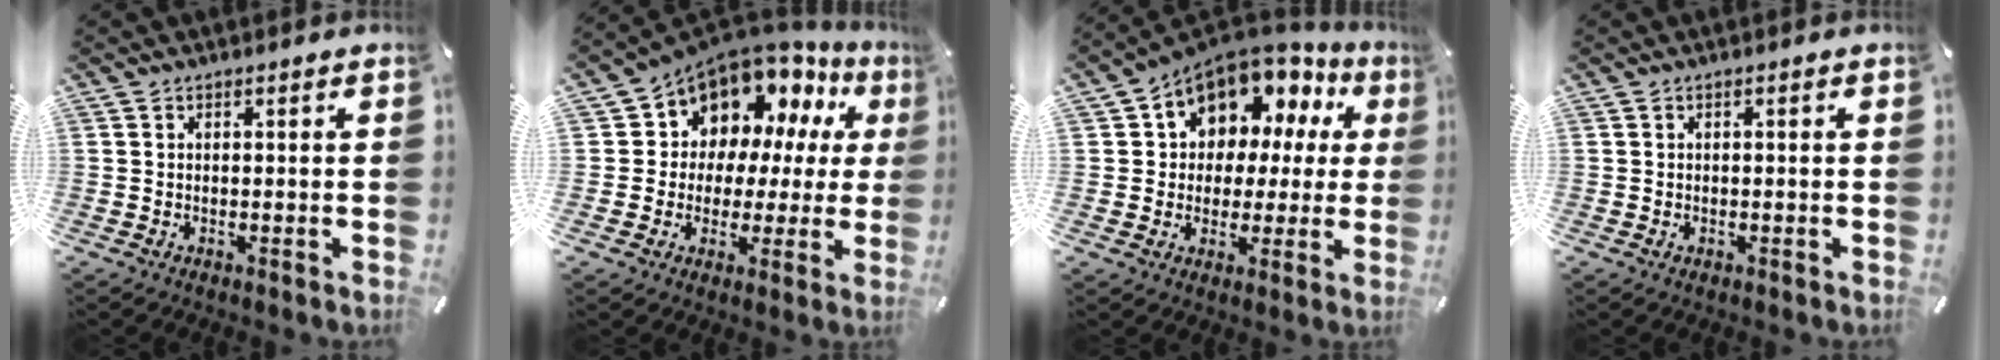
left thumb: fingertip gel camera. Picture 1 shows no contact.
{"total": 11.0, "force": [8.2, 7.0, 2.2], "torque": [-0.058, -0.082, 0.153]}
{"total": 10.7, "force": [6.5, 7.7, 3.4], "torque": [-0.067, -0.054, 0.122]}
{"total": 0.7, "force": [-0.2, 0.4, 0.5], "torque": [-0.009, 0.001, -0.005]}